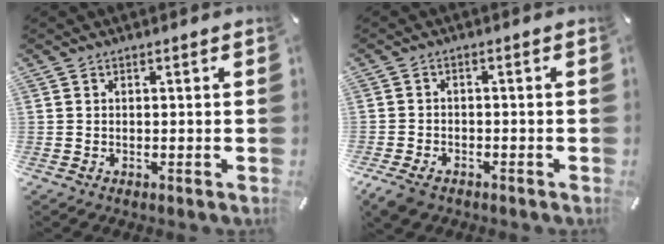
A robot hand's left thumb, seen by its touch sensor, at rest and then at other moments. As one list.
[{"total": 3.8, "force": [-2.8, 2.0, 1.7], "torque": [-0.053, 0.007, -0.058]}]